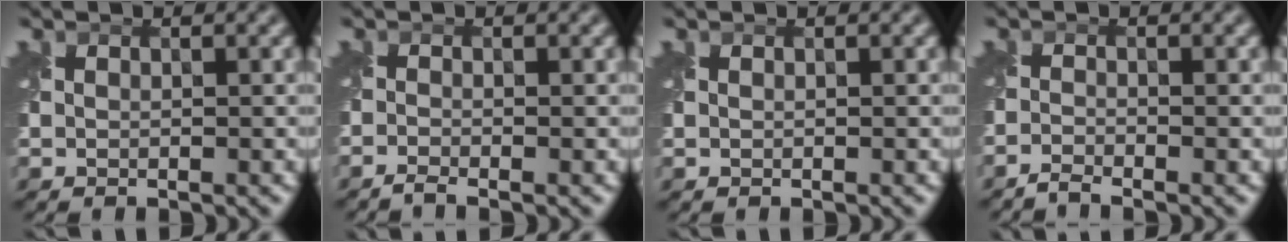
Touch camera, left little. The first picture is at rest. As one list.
[{"total": 1.3, "force": [-1.1, 0.1, 0.7], "torque": [-0.012, -0.010, -0.034]}, {"total": 0.0}, {"total": 1.5, "force": [-1.4, 0.0, 0.6], "torque": [-0.010, -0.007, -0.041]}]